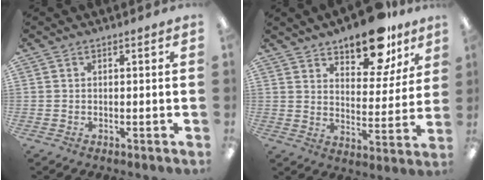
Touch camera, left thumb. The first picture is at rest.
{"total": 15.7, "force": [11.8, 6.8, 7.8], "torque": [-0.111, -0.065, 0.203]}